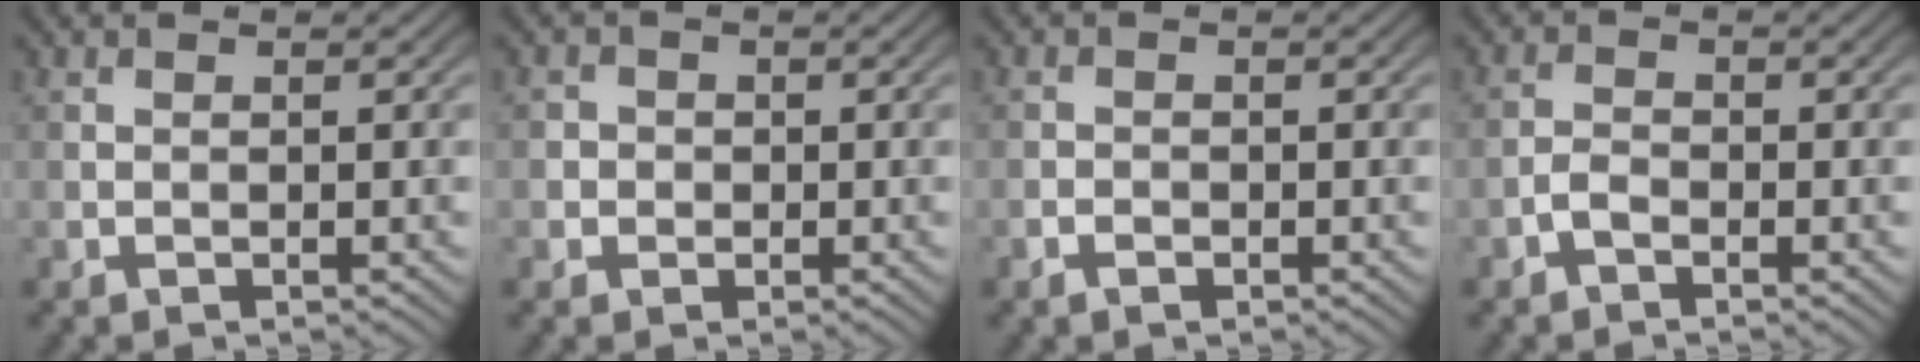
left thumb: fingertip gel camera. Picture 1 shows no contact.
{"total": 2.2, "force": [-0.1, 2.2, 0.4], "torque": [0.003, 0.000, -0.013]}
{"total": 1.4, "force": [-0.8, 0.8, 0.7], "torque": [-0.013, -0.002, -0.018]}
{"total": 1.6, "force": [-1.1, 0.8, 0.9], "torque": [-0.016, 0.004, -0.027]}